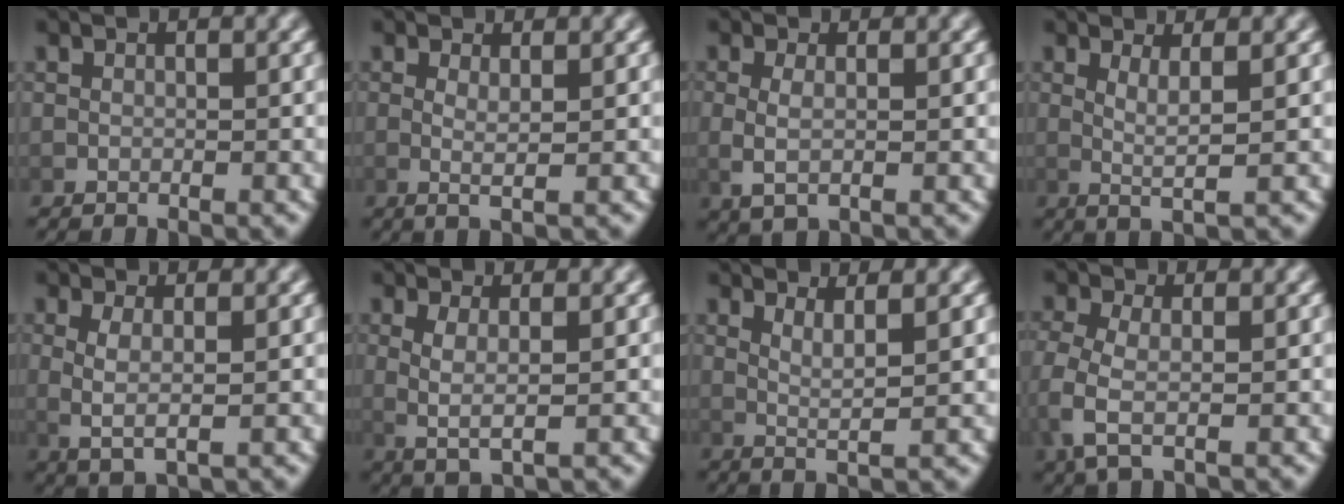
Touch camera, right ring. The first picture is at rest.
{"total": 1.8, "force": [0.3, 0.0, 1.8], "torque": [-0.039, -0.016, 0.012]}
{"total": 2.9, "force": [0.1, 1.4, 2.5], "torque": [-0.065, -0.011, 0.013]}
{"total": 3.0, "force": [0.8, 0.1, 2.9], "torque": [-0.051, -0.008, 0.020]}
{"total": 3.6, "force": [0.3, 1.5, 3.2], "torque": [-0.073, -0.011, 0.018]}
{"total": 3.4, "force": [0.4, 1.1, 3.2], "torque": [-0.067, -0.008, 0.018]}
{"total": 3.1, "force": [1.4, 0.2, 2.7], "torque": [-0.044, -0.008, 0.028]}
{"total": 3.7, "force": [0.2, 2.0, 3.0], "torque": [-0.090, -0.011, 0.010]}